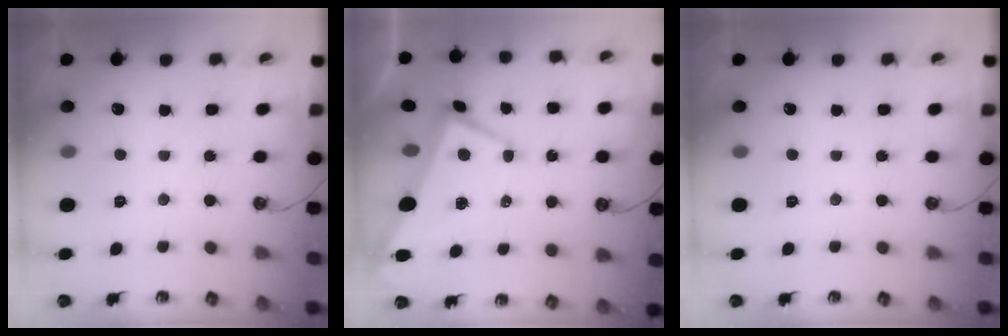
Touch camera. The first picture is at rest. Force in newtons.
{"total": 1.5, "press": 1.2, "slide": 0.9}
{"total": 0.0}